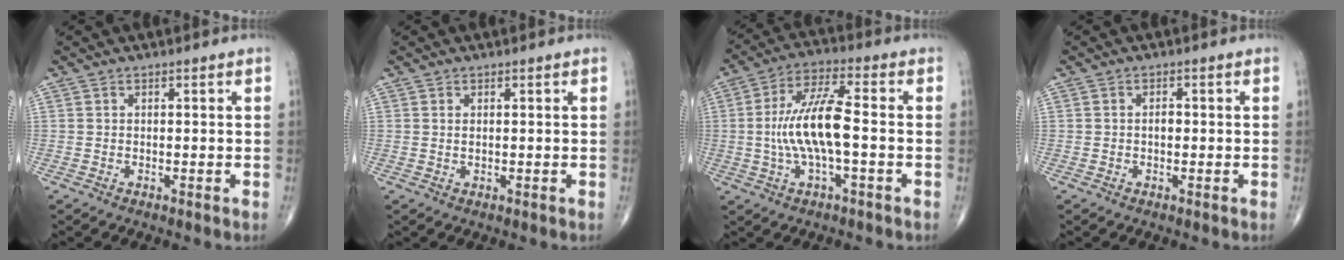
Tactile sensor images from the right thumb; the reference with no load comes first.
{"total": 0.6, "force": [0.2, 0.3, 0.5], "torque": [-0.009, 0.001, 0.006]}
{"total": 12.1, "force": [-1.0, 3.4, 11.6], "torque": [-0.239, 0.027, -0.021]}
{"total": 1.3, "force": [-0.2, 0.8, 1.0], "torque": [-0.013, 0.002, -0.005]}